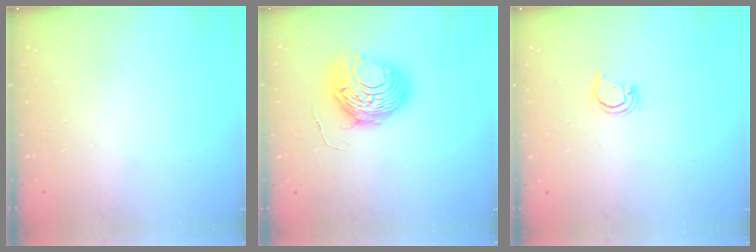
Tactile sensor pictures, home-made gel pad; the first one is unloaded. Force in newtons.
{"total": 11.0, "press": 11.0, "slide": 1.0}
{"total": 2.6, "press": 2.6, "slide": 0.3}